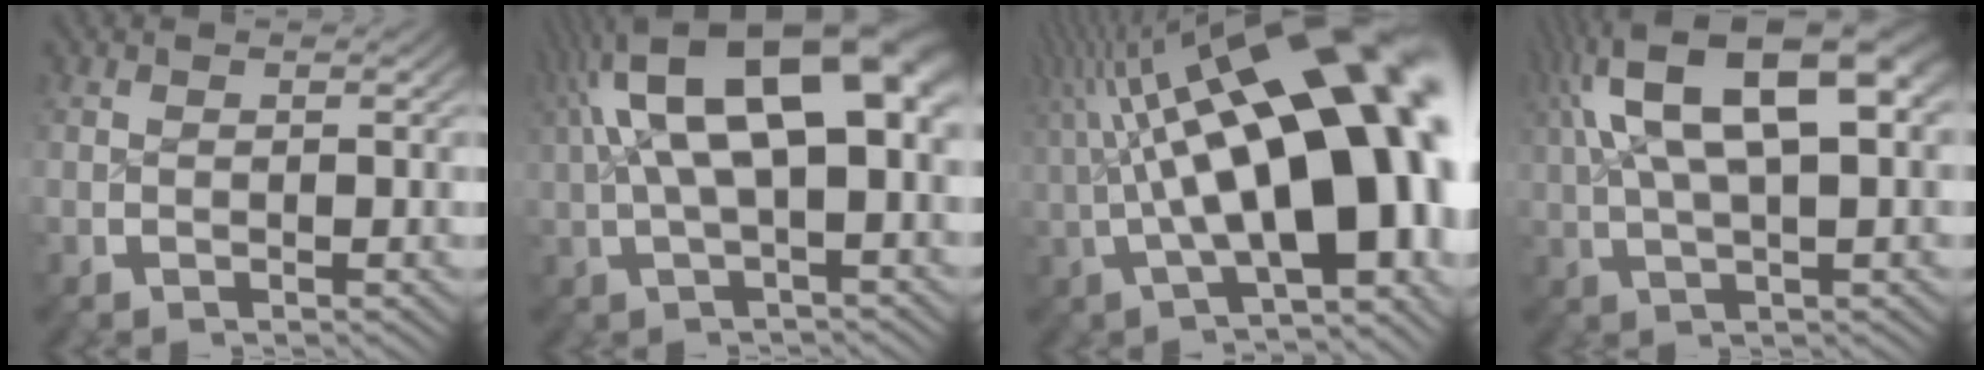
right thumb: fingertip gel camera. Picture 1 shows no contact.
{"total": 10.7, "force": [2.1, 4.7, 9.4], "torque": [-0.163, 0.011, 0.029]}
{"total": 18.7, "force": [0.9, 8.6, 16.5], "torque": [-0.248, -0.021, 0.027]}
{"total": 10.6, "force": [3.0, 5.2, 8.7], "torque": [-0.157, 0.011, 0.045]}